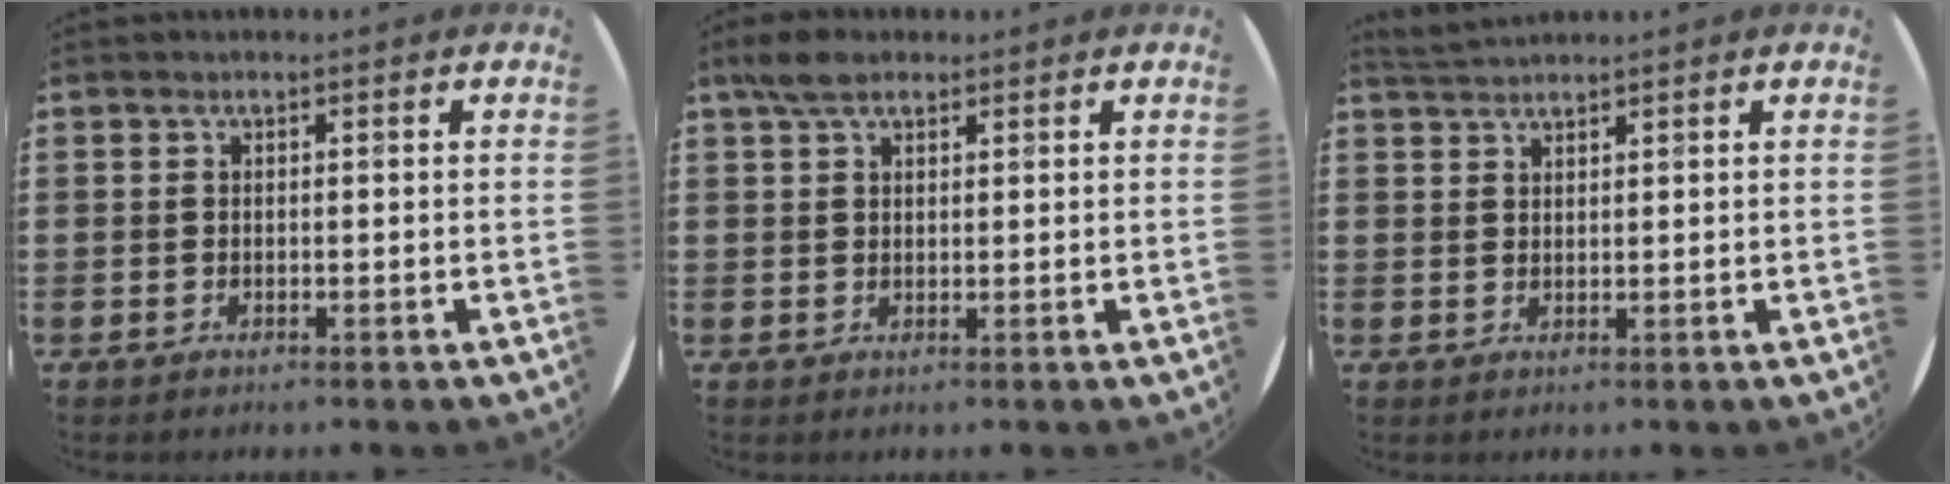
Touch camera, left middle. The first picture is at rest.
{"total": 3.5, "force": [2.6, 1.5, 1.7], "torque": [-0.031, 0.005, 0.047]}
{"total": 2.0, "force": [2.0, 0.0, 0.1], "torque": [-0.005, -0.001, 0.039]}